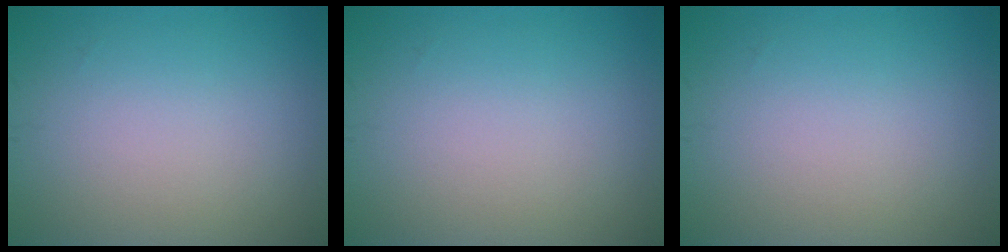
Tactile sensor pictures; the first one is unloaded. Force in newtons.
{"total": 0.0}
{"total": 0.0}